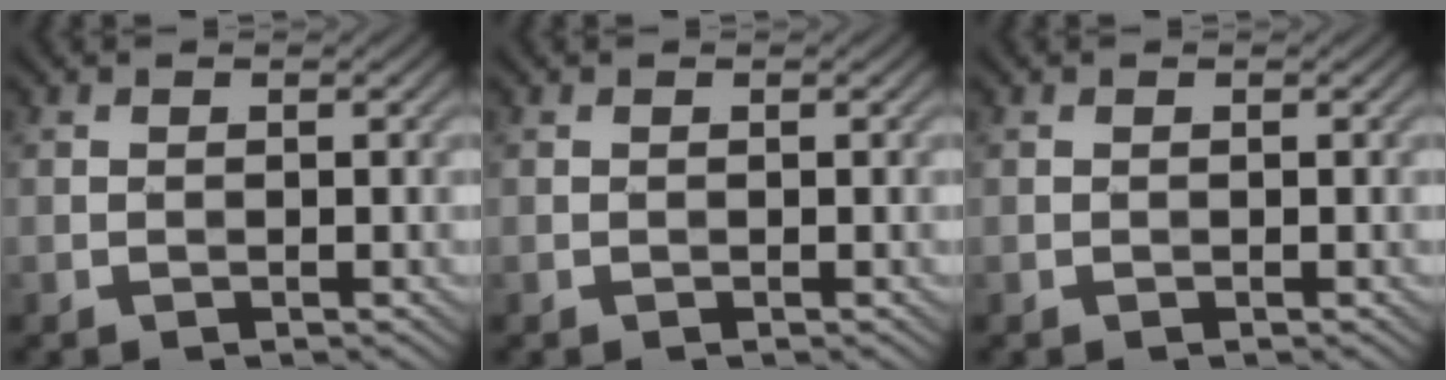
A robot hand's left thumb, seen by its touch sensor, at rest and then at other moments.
{"total": 0.0}
{"total": 0.0}